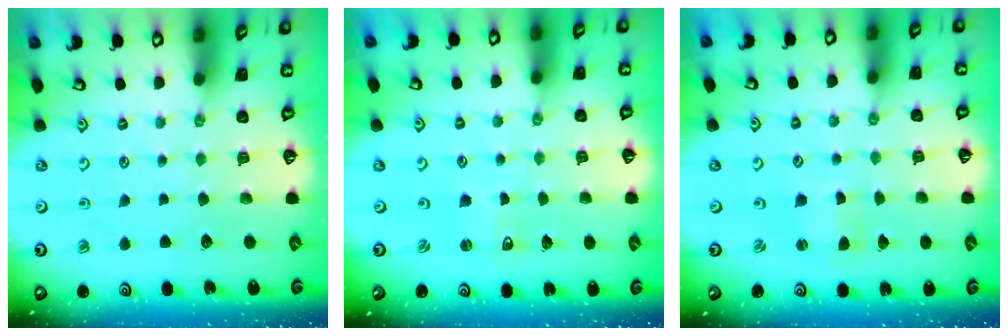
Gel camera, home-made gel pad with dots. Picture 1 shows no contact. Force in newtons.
{"total": 2.3, "press": 2.3, "slide": 0.4}
{"total": 1.3, "press": 1.2, "slide": 0.3}